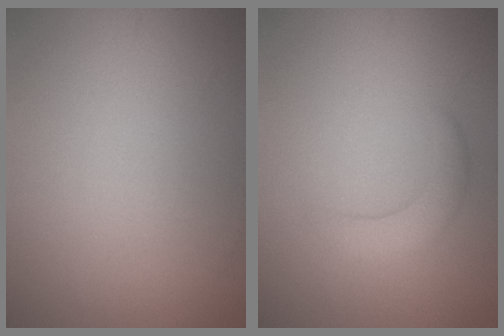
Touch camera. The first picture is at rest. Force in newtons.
{"total": 2.1, "press": 2.1, "slide": 0.2}